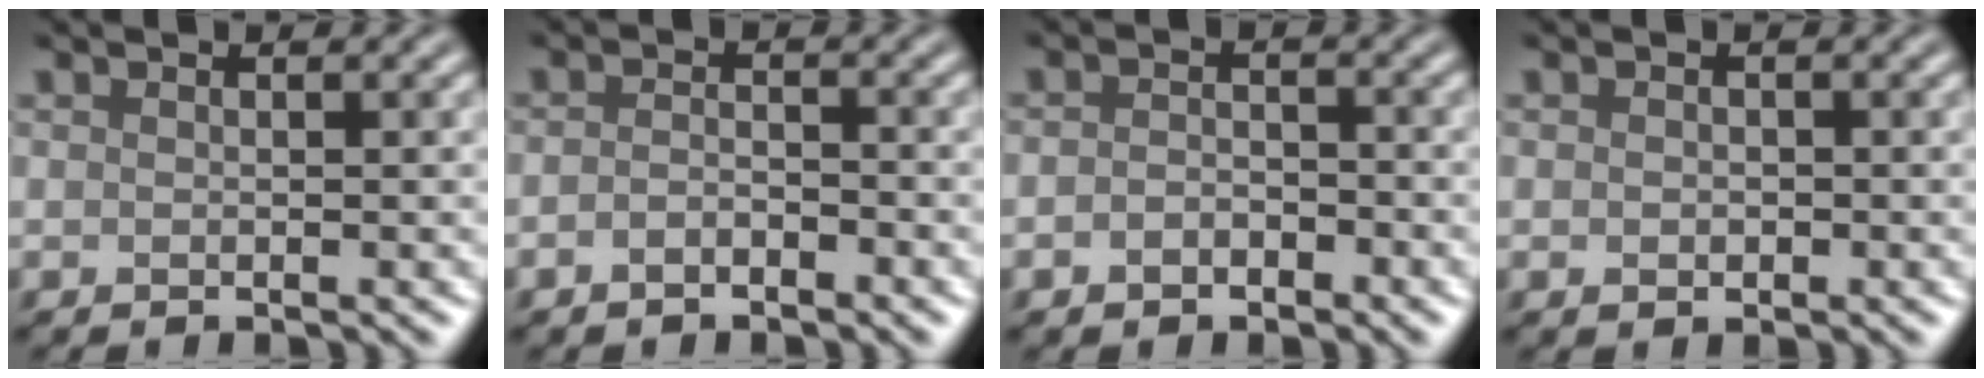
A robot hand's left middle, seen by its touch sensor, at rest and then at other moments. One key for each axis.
{"total": 1.6, "fx": -1.0, "fy": 0.7, "fz": 1.1, "tx": -0.023, "ty": 0.001, "tz": -0.023}
{"total": 1.9, "fx": -0.9, "fy": 1.2, "fz": 1.1, "tx": -0.023, "ty": 0.002, "tz": -0.022}
{"total": 0.9, "fx": -0.1, "fy": 0.7, "fz": 0.5, "tx": -0.008, "ty": -0.003, "tz": -0.003}